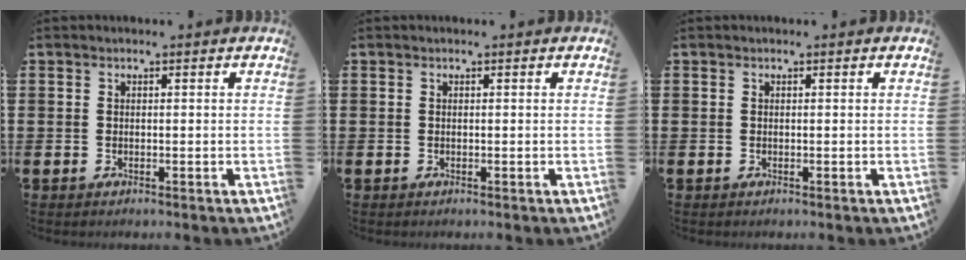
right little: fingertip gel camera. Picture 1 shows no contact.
{"total": 0.0}
{"total": 0.0}